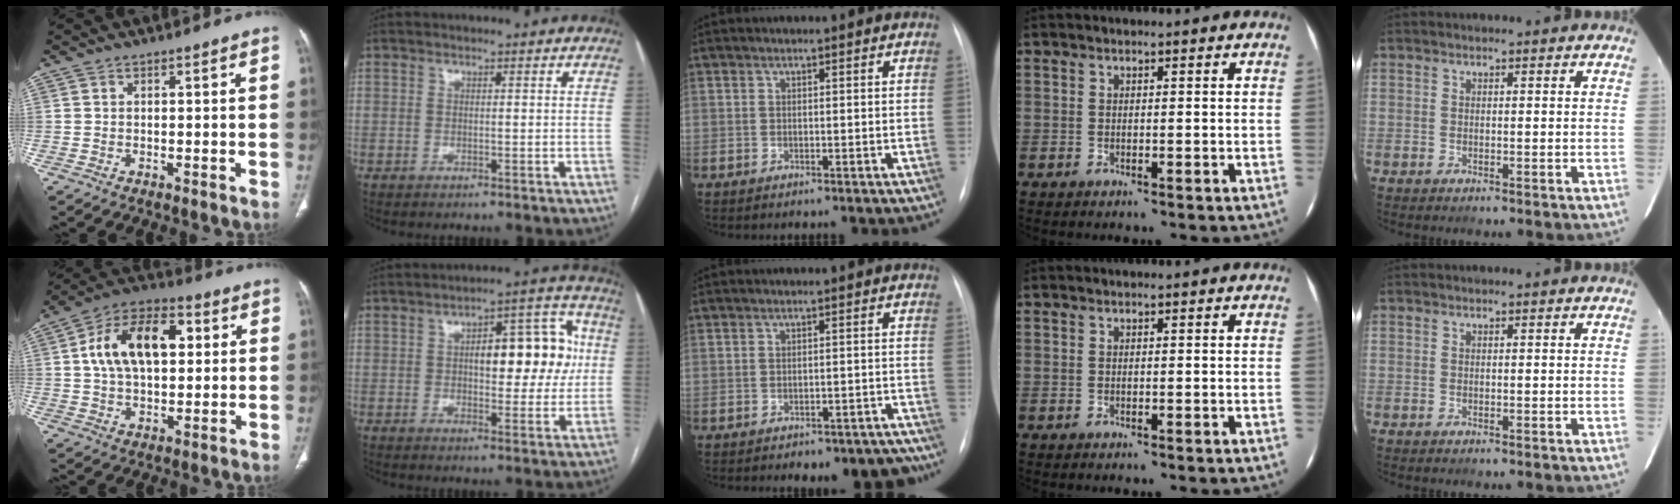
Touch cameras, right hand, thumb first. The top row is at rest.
{"thumb": {"total": 16.0, "force": [3.2, 9.4, 12.6], "torque": [-0.205, 0.019, 0.050]}, "index": {"total": 12.1, "force": [1.5, 4.9, 11.0], "torque": [-0.141, 0.036, 0.026]}, "middle": {"total": 9.9, "force": [-8.6, 4.2, 2.7], "torque": [-0.009, 0.026, -0.092]}}